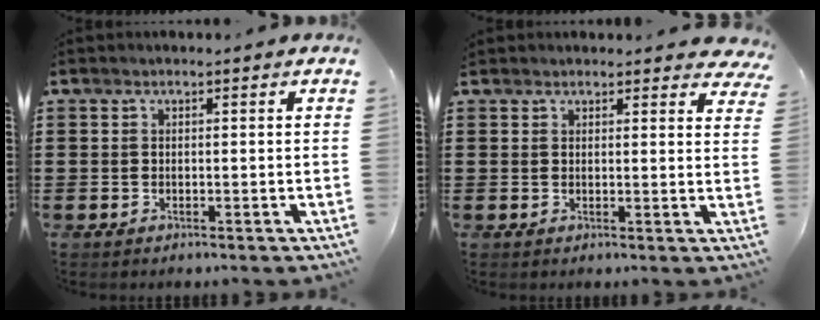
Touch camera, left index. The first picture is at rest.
{"total": 2.3, "force": [2.1, 0.6, 0.5], "torque": [-0.008, -0.004, 0.039]}